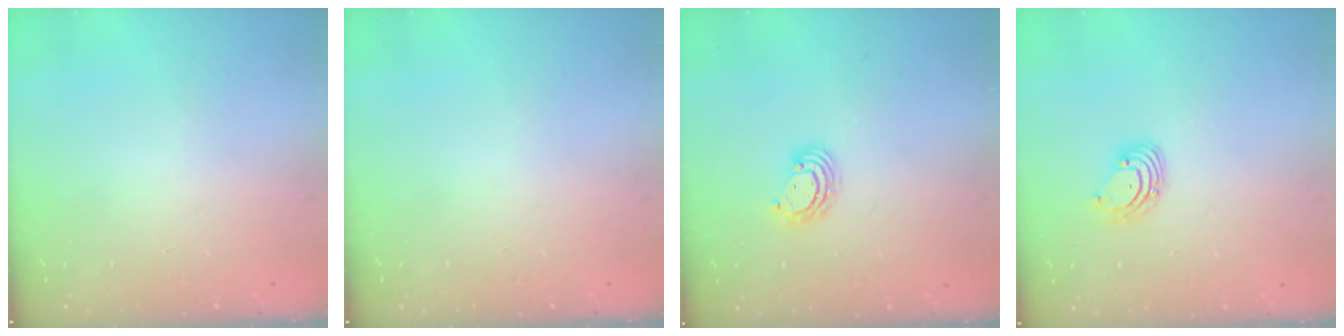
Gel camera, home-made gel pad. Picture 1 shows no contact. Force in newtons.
{"total": 0.0}
{"total": 4.6, "press": 4.6, "slide": 0.2}
{"total": 2.7, "press": 2.7, "slide": 0.3}